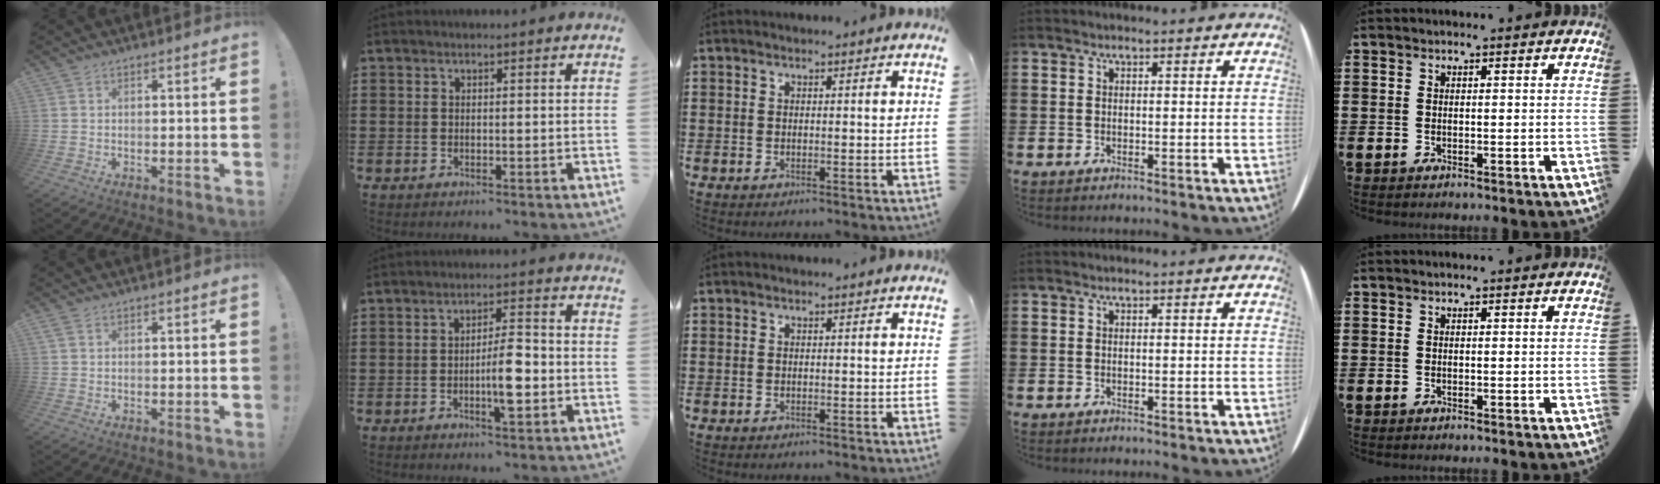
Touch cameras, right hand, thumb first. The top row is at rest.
{"thumb": {"total": 0.8, "force": [0.4, 0.2, 0.7], "torque": [-0.017, 0.002, 0.007]}, "index": {"total": 6.3, "force": [-1.6, 1.6, 5.9], "torque": [-0.112, 0.000, -0.031]}}